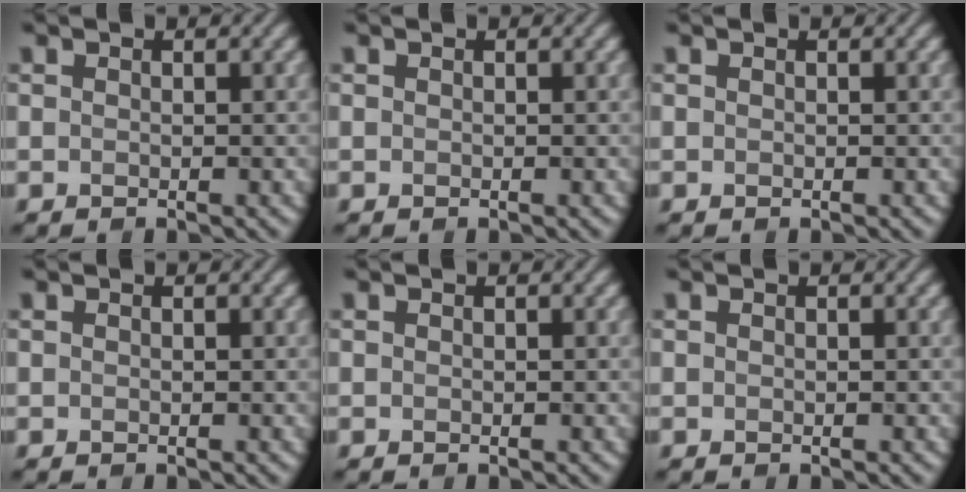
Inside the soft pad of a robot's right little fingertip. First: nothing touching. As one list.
[{"total": 0.0}, {"total": 0.0}, {"total": 0.0}, {"total": 0.0}, {"total": 0.0}]